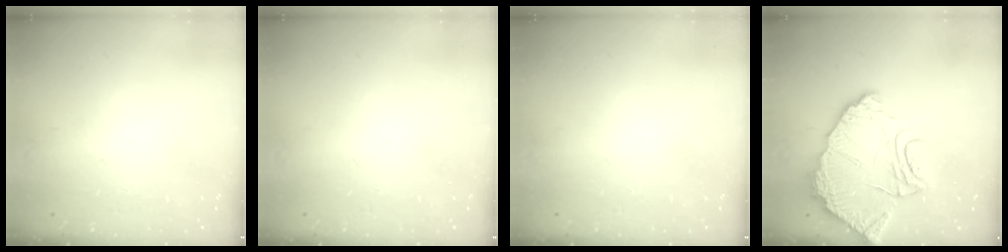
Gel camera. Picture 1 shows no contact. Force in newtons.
{"total": 0.0}
{"total": 0.0}
{"total": 15.3, "press": 15.3, "slide": 1.4}